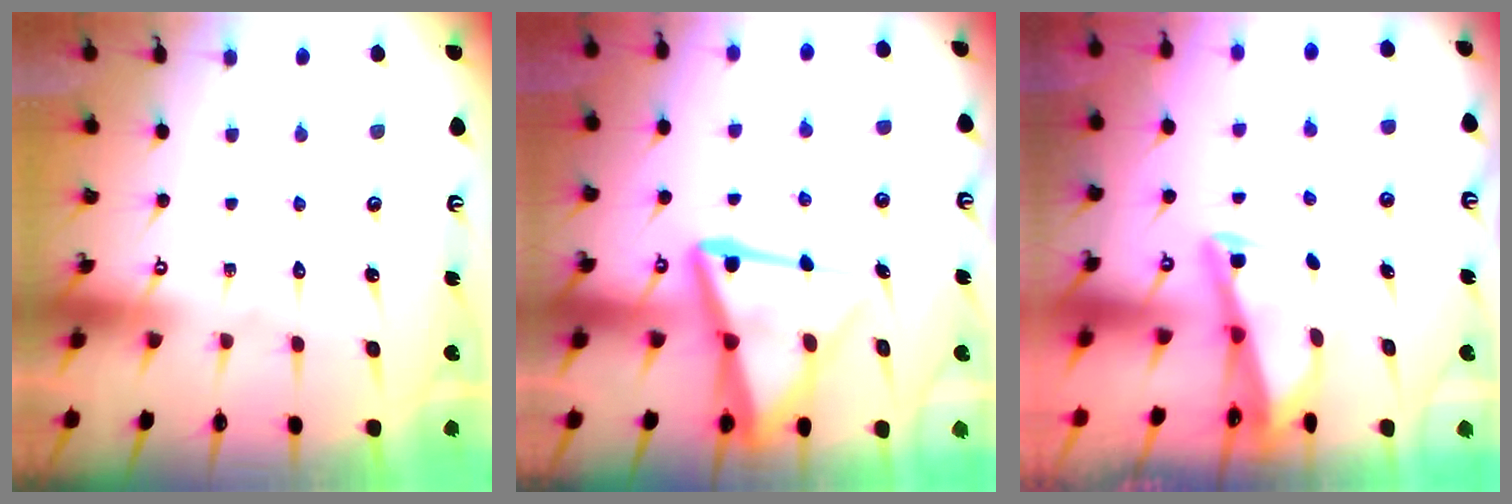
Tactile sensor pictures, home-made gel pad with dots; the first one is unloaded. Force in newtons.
{"total": 13.3, "press": 13.3, "slide": 1.3}
{"total": 2.8, "press": 2.8, "slide": 0.3}